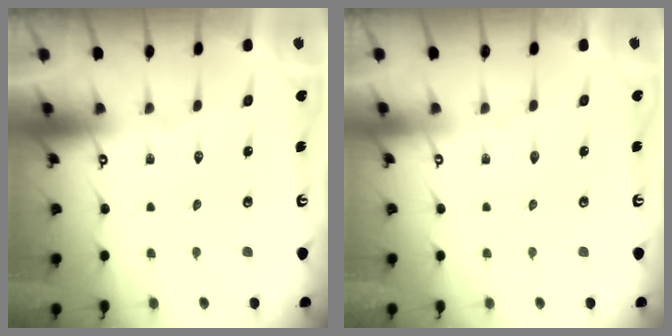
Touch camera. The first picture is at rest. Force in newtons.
{"total": 0.0}